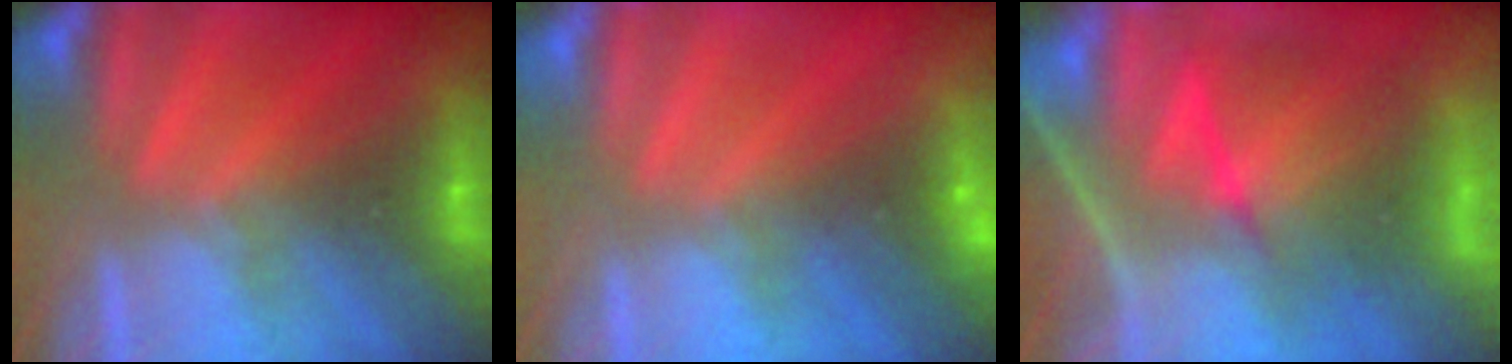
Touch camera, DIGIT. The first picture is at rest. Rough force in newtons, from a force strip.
{"total": 2.3}
{"total": 9.3}